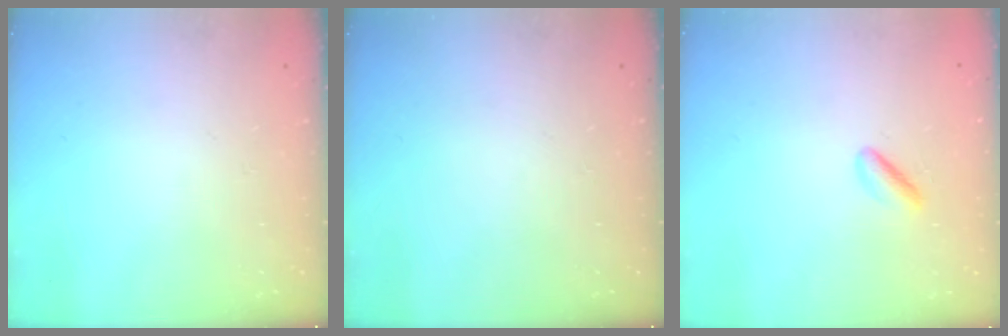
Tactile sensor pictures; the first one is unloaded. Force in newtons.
{"total": 0.0}
{"total": 2.3, "press": 2.1, "slide": 1.0}